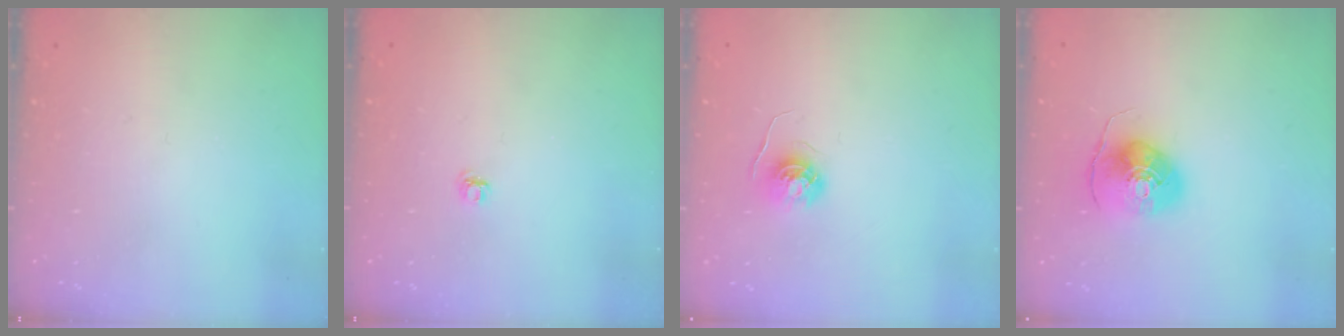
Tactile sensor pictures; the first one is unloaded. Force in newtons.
{"total": 4.1, "press": 4.1, "slide": 0.5}
{"total": 4.6, "press": 4.6, "slide": 0.4}
{"total": 9.8, "press": 9.7, "slide": 1.4}